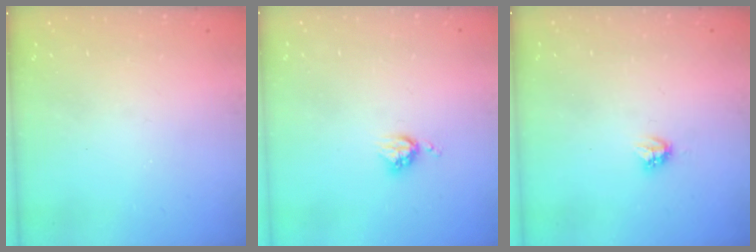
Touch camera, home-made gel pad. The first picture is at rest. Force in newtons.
{"total": 4.0, "press": 4.0, "slide": 0.5}
{"total": 2.8, "press": 2.7, "slide": 0.4}